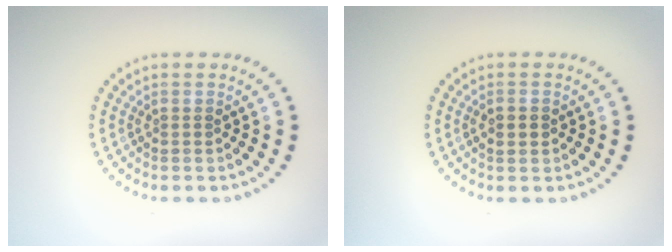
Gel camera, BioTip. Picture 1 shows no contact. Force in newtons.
{"total": 2.0, "press": 2.0, "slide": 0.1}